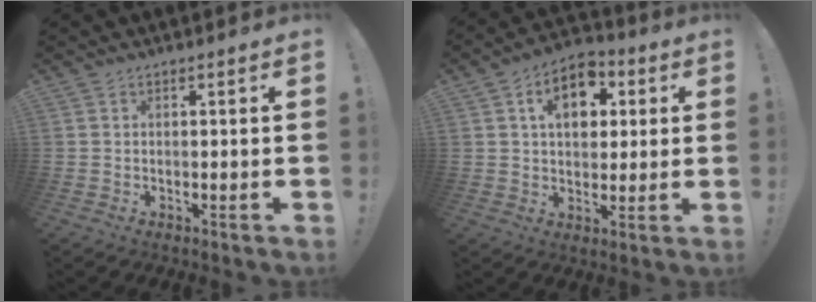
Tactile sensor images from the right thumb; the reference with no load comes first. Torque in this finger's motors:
{"motor_torque": [1.24, 1.30, 0.08, 0.08, 0.04]}